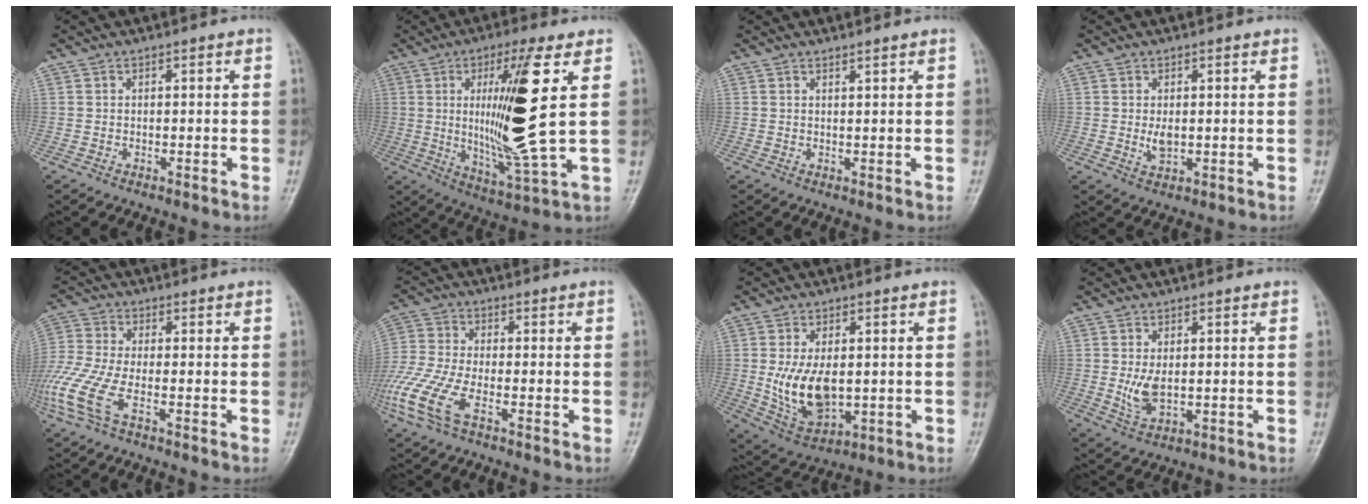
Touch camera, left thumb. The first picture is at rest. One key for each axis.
{"total": 16.3, "fx": 3.0, "fy": 1.2, "fz": 16.0, "tx": -0.301, "ty": -0.034, "tz": 0.054}
{"total": 0.8, "fx": 0.7, "fy": -0.4, "fz": 0.2, "tx": -0.011, "ty": -0.010, "tz": 0.015}
{"total": 2.4, "fx": 0.1, "fy": 1.3, "fz": 2.0, "tx": -0.032, "ty": -0.007, "tz": 0.008}
{"total": 9.9, "fx": -3.9, "fy": 3.2, "fz": 8.5, "tx": -0.229, "ty": 0.009, "tz": -0.085}
{"total": 10.8, "fx": -4.9, "fy": 4.0, "fz": 8.7, "tx": -0.222, "ty": 0.006, "tz": -0.099}
{"total": 10.5, "fx": -0.1, "fy": 6.0, "fz": 8.6, "tx": -0.149, "ty": -0.016, "tz": 0.017}
{"total": 4.1, "fx": 0.2, "fy": 2.2, "fz": 3.5, "tx": -0.063, "ty": -0.013, "tz": 0.013}